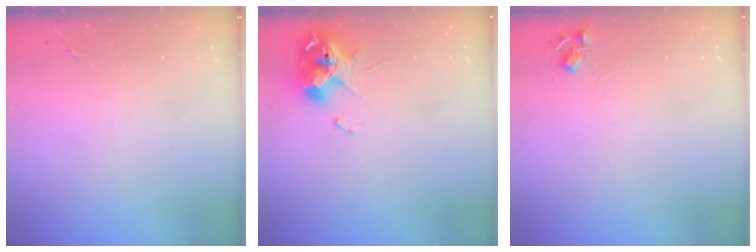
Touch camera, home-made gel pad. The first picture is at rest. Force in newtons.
{"total": 11.2, "press": 11.2, "slide": 1.3}
{"total": 5.8, "press": 5.8, "slide": 0.8}